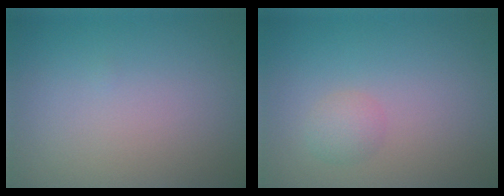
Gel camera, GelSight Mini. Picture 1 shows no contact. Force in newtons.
{"total": 1.4, "press": 1.4, "slide": 0.1}